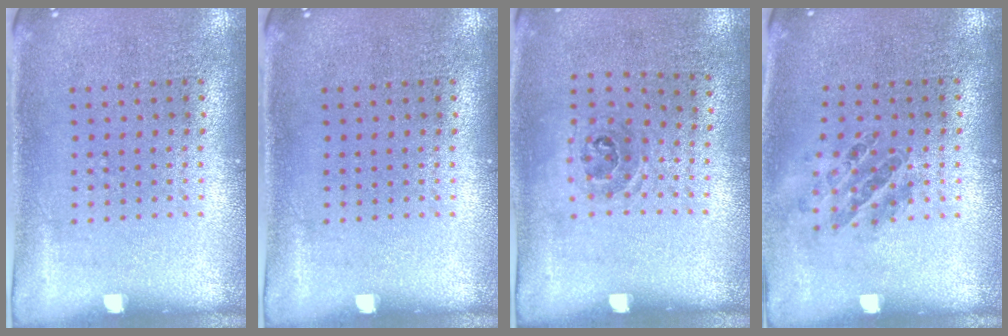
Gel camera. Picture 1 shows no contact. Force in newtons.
{"total": 0.0}
{"total": 1.0, "press": 0.7, "slide": 0.8}
{"total": 0.9, "press": 0.9, "slide": 0.3}